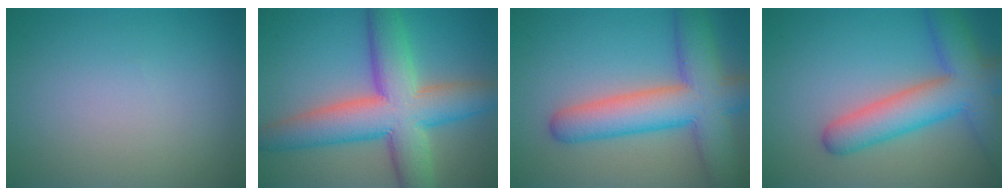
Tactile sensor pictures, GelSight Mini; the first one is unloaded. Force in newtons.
{"total": 10.8, "press": 10.8, "slide": 0.6}
{"total": 9.1, "press": 9.1, "slide": 0.4}
{"total": 7.8, "press": 7.8, "slide": 0.4}